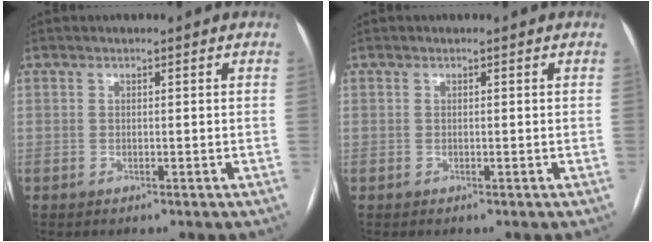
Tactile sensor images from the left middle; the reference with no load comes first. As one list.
[{"total": 0.0}]